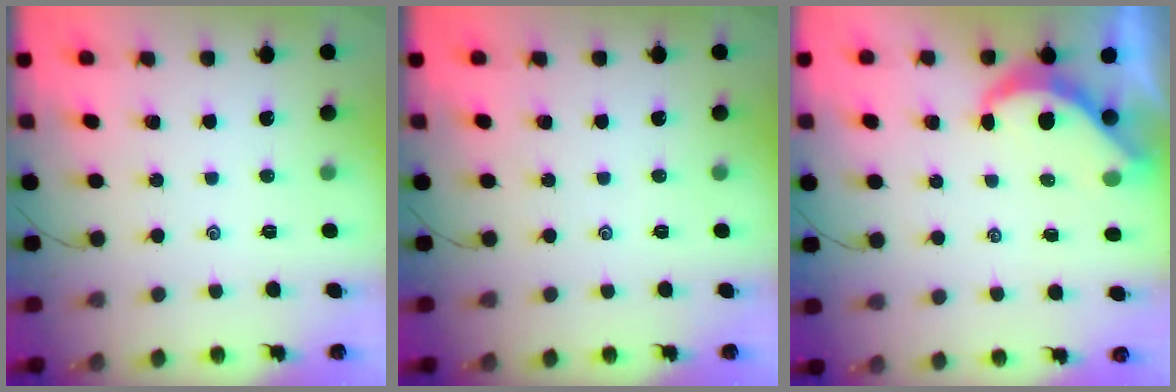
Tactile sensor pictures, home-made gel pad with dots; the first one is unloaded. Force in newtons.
{"total": 0.0}
{"total": 7.2, "press": 7.2, "slide": 0.4}